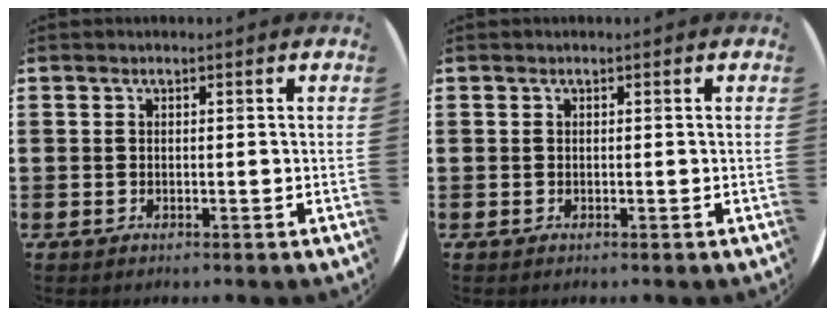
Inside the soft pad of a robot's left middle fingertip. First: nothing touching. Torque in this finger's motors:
{"motor_torque": [0.00, 0.00, 0.00, 0.00]}